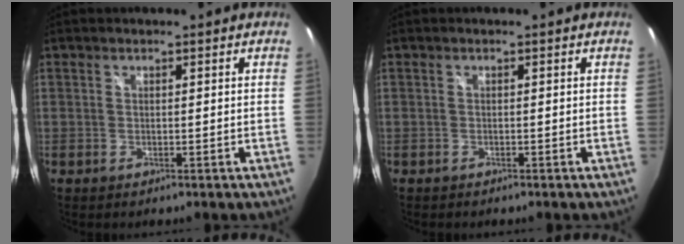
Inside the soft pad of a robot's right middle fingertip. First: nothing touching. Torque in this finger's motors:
{"motor_torque": [-0.22, -0.01, 0.11, 0.00]}